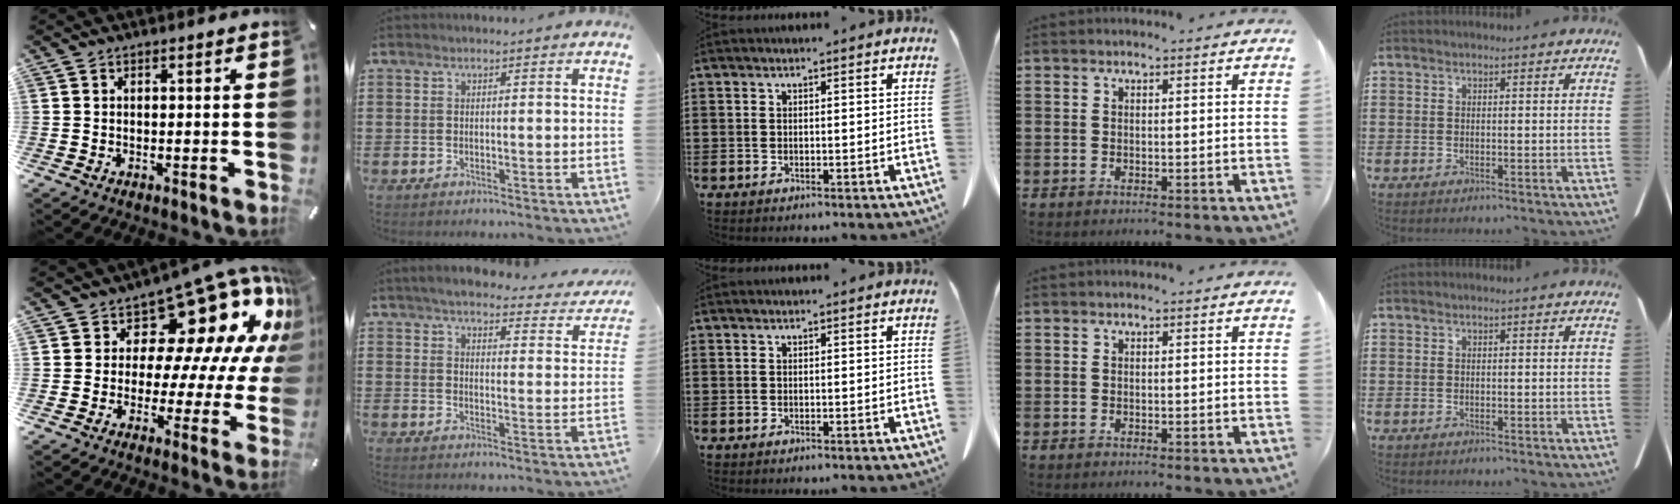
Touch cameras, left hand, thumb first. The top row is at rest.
{"thumb": {"total": 18.6, "force": [9.8, 10.6, 11.8], "torque": [-0.150, -0.085, 0.161]}, "index": {"total": 4.7, "force": [4.3, 0.6, 2.0], "torque": [-0.057, -0.020, 0.071]}}